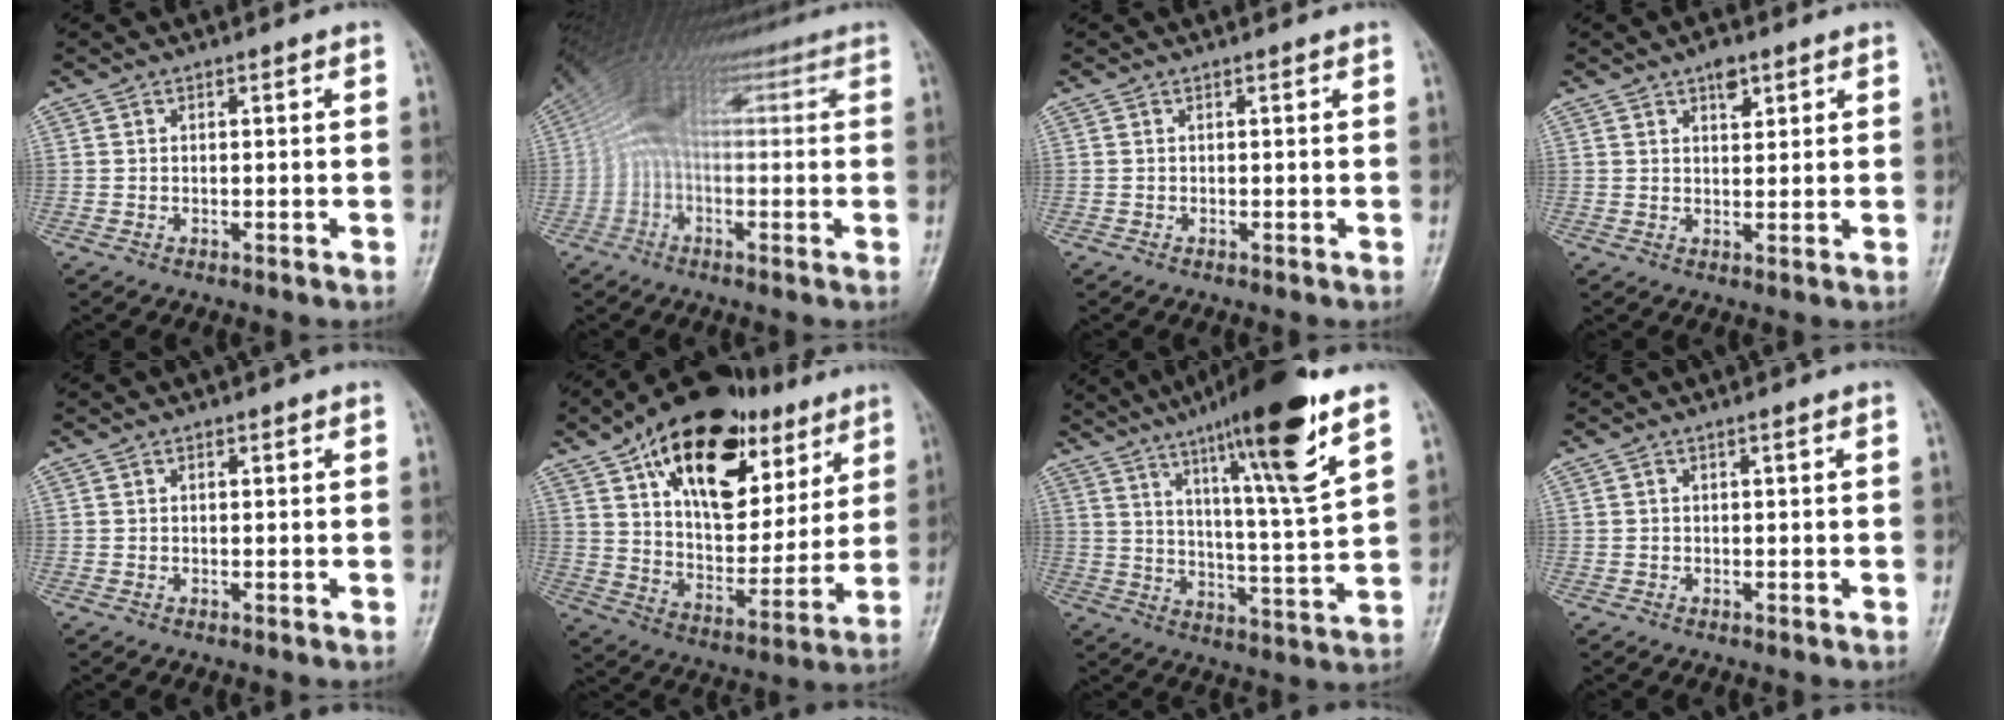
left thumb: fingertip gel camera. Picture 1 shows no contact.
{"total": 9.5, "force": [0.5, 5.8, 7.4], "torque": [-0.135, 0.031, -0.002]}
{"total": 0.0}
{"total": 3.9, "force": [2.2, 2.0, 2.4], "torque": [-0.022, -0.010, 0.033]}
{"total": 1.1, "force": [0.4, 0.7, 0.7], "torque": [-0.012, 0.001, 0.006]}
{"total": 26.9, "force": [13.6, 14.8, 17.9], "torque": [-0.240, -0.021, 0.223]}
{"total": 19.5, "force": [11.6, 1.5, 15.6], "torque": [-0.234, -0.053, 0.182]}
{"total": 0.8, "force": [0.2, 0.3, 0.7], "torque": [-0.018, 0.009, 0.008]}